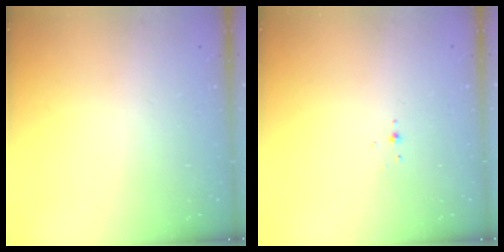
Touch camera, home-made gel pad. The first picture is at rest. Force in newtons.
{"total": 3.0, "press": 2.9, "slide": 0.8}